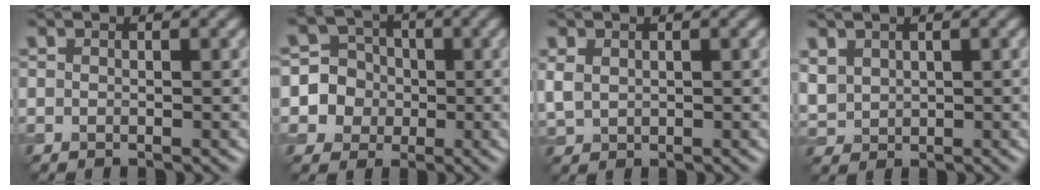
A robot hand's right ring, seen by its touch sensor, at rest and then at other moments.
{"total": 5.9, "force": [-0.8, 5.8, 0.3], "torque": [0.005, 0.035, -0.036]}
{"total": 1.0, "force": [0.5, 0.8, 0.2], "torque": [-0.016, 0.008, 0.022]}
{"total": 1.6, "force": [1.2, 1.1, 0.0], "torque": [-0.013, 0.008, 0.036]}